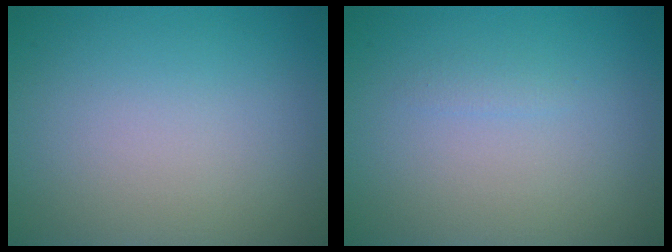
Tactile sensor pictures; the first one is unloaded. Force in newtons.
{"total": 0.6, "press": 0.6, "slide": 0.0}